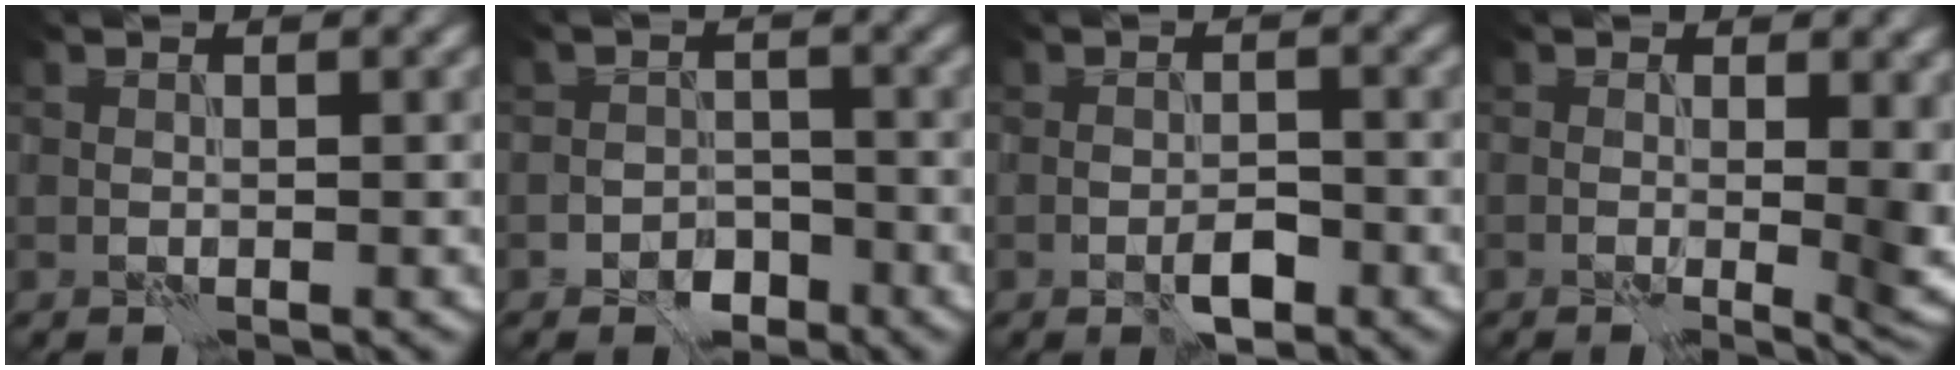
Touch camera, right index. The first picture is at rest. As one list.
[{"total": 2.3, "force": [-1.7, 1.4, 0.7], "torque": [-0.004, 0.002, -0.032]}, {"total": 2.3, "force": [-1.3, 0.9, 1.6], "torque": [-0.026, 0.003, -0.020]}, {"total": 5.3, "force": [-0.2, 1.9, 4.9], "torque": [-0.051, -0.010, 0.001]}]